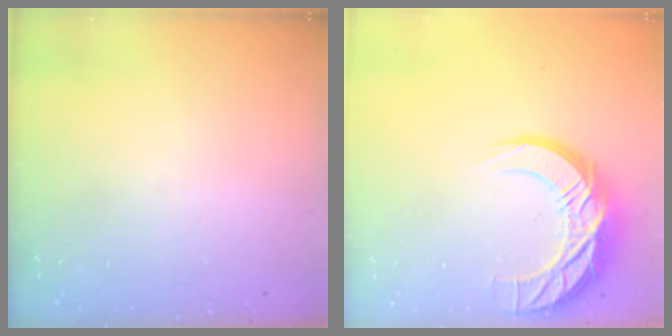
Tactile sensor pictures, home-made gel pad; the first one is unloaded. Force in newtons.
{"total": 15.9, "press": 15.9, "slide": 1.2}